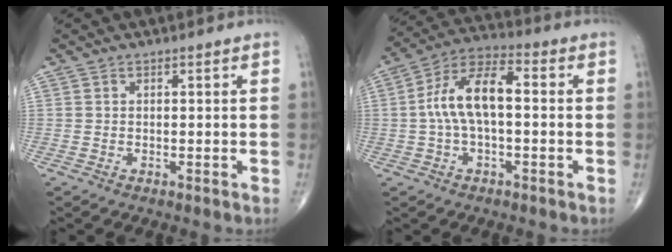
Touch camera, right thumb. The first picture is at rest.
{"total": 11.4, "force": [0.1, 5.3, 10.1], "torque": [-0.199, 0.041, -0.006]}